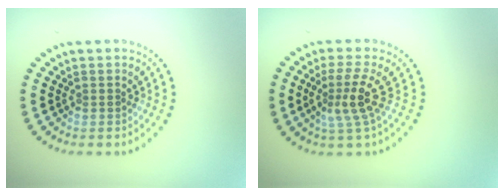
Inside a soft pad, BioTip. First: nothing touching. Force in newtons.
{"total": 3.1, "press": 2.3, "slide": 2.1}